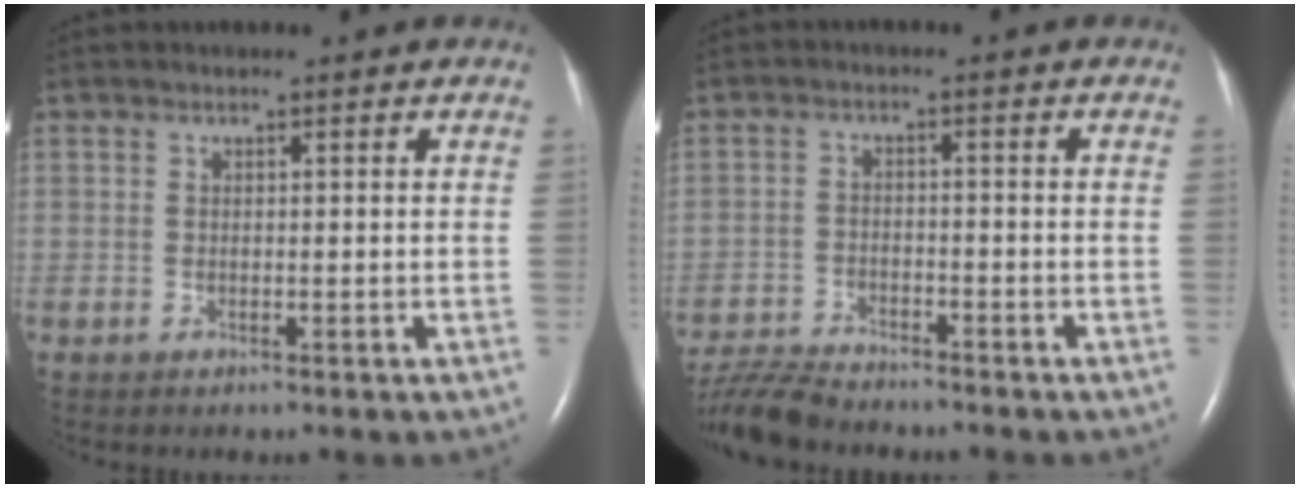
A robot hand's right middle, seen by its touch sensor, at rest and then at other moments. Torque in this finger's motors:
{"motor_torque": [-0.04, -0.08, 0.00, 0.00]}